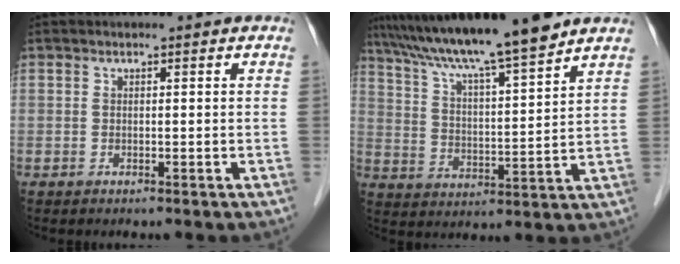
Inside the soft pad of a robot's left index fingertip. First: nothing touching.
{"total": 15.3, "force": [12.8, -0.6, 8.4], "torque": [-0.144, 0.012, 0.211]}